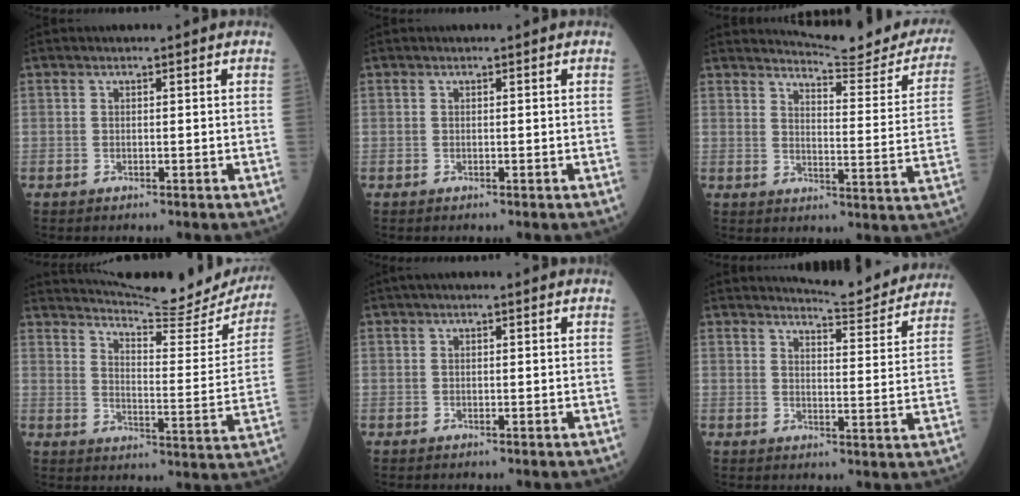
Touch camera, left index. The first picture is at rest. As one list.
[{"total": 0.0}, {"total": 16.1, "force": [15.6, 1.6, 3.6], "torque": [-0.034, -0.082, 0.172]}, {"total": 20.8, "force": [20.0, 1.6, 5.3], "torque": [-0.083, -0.078, 0.249]}, {"total": 0.7, "force": [0.3, 0.3, 0.6], "torque": [-0.012, 0.009, 0.002]}, {"total": 10.0, "force": [9.9, 0.5, 1.6], "torque": [-0.023, -0.019, 0.115]}]